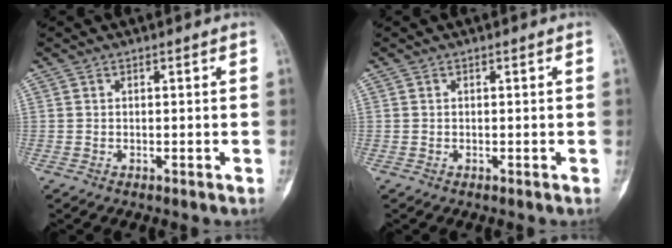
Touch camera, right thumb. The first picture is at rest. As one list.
[{"total": 0.0}]